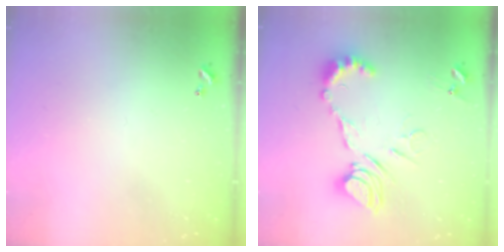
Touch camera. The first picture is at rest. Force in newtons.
{"total": 13.4, "press": 13.3, "slide": 1.4}